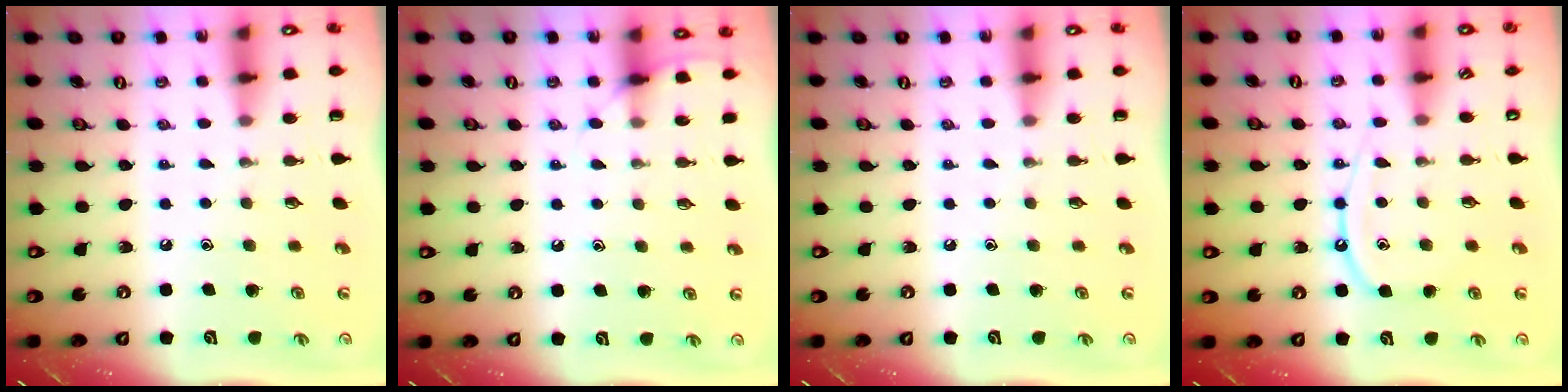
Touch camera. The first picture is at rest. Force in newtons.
{"total": 5.8, "press": 5.7, "slide": 0.8}
{"total": 0.0}
{"total": 10.3, "press": 10.2, "slide": 0.8}